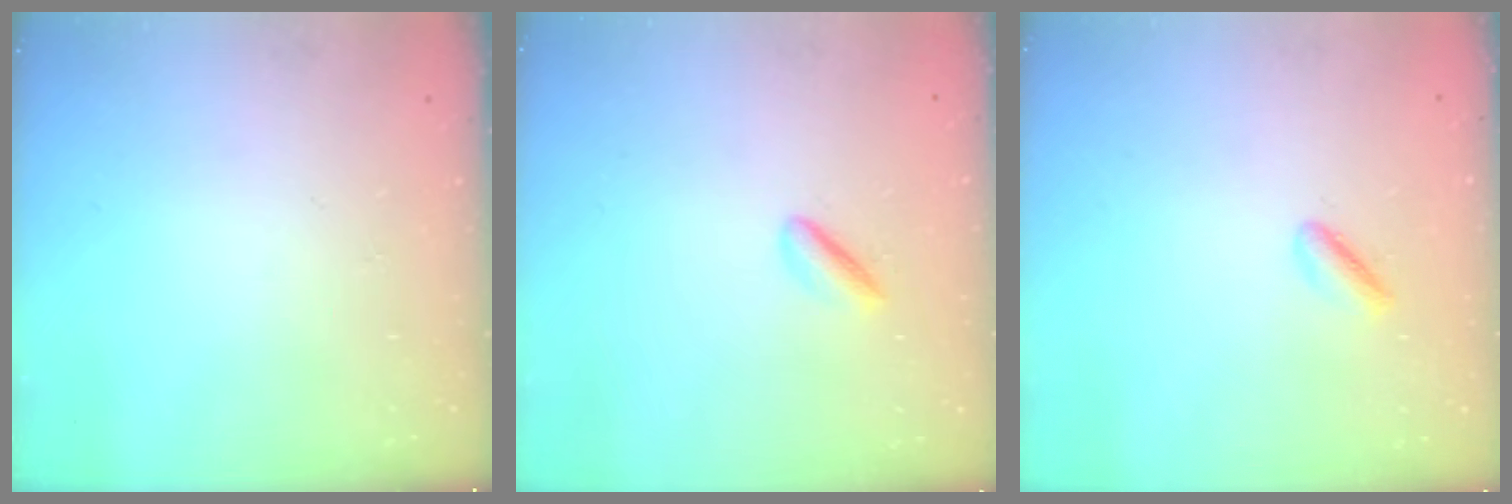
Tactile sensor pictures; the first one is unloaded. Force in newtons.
{"total": 1.9, "press": 1.9, "slide": 0.4}
{"total": 1.6, "press": 1.5, "slide": 0.5}